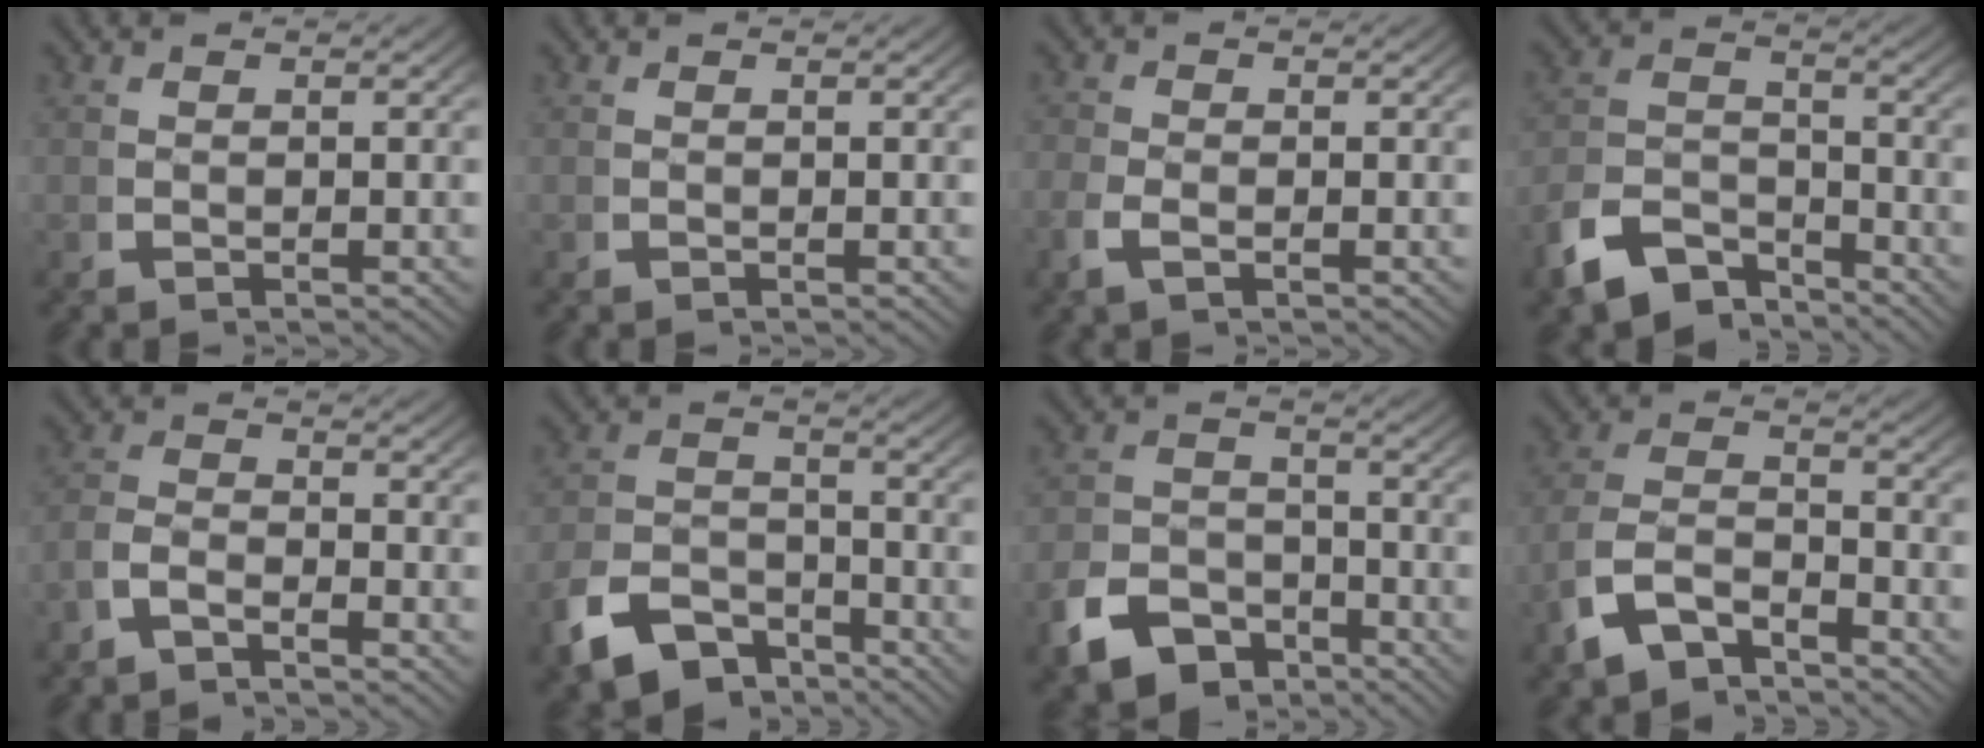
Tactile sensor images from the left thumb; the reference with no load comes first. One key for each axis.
{"total": 0.0}
{"total": 1.5, "fx": -0.7, "fy": 0.9, "fz": 0.9, "tx": -0.029, "ty": -0.007, "tz": -0.013}
{"total": 7.5, "fx": -4.9, "fy": 4.5, "fz": 3.6, "tx": -0.064, "ty": -0.028, "tz": -0.077}
{"total": 2.3, "fx": -1.6, "fy": 1.2, "fz": 1.1, "tx": -0.026, "ty": -0.009, "tz": -0.032}
{"total": 8.8, "fx": -5.5, "fy": 5.6, "fz": 3.8, "tx": -0.069, "ty": -0.039, "tz": -0.083}
{"total": 9.4, "fx": -5.6, "fy": 6.7, "fz": 3.5, "tx": -0.054, "ty": -0.039, "tz": -0.087}
{"total": 6.1, "fx": -2.9, "fy": 4.0, "fz": 3.6, "tx": -0.088, "ty": -0.030, "tz": -0.038}